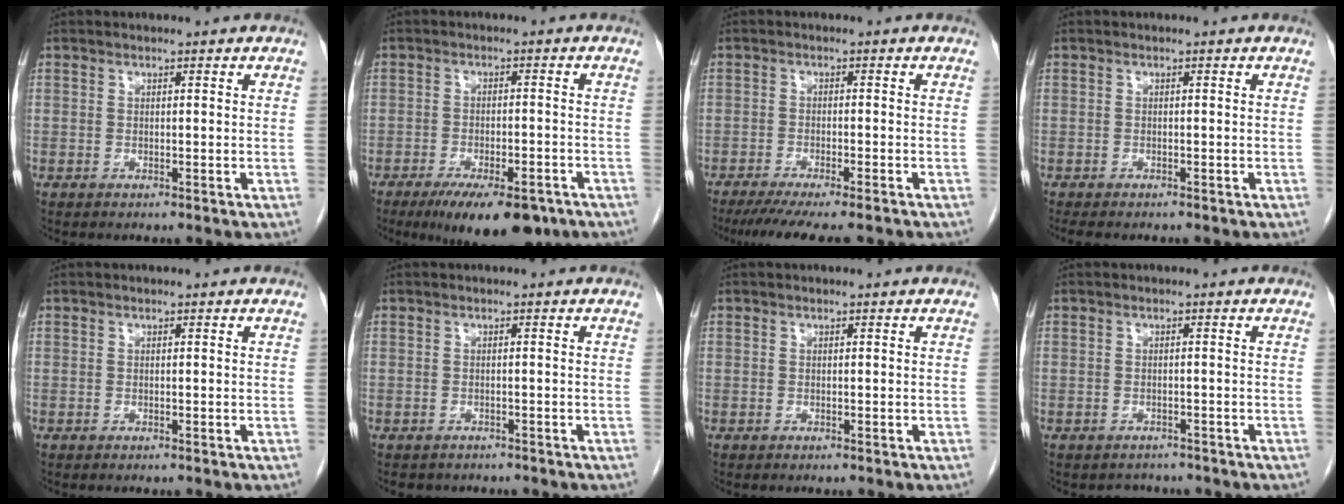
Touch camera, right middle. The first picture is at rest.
{"total": 12.0, "force": [-8.5, 3.9, 7.6], "torque": [-0.101, -0.008, -0.124]}
{"total": 11.4, "force": [-9.7, 1.0, 6.0], "torque": [-0.077, -0.023, -0.138]}
{"total": 3.8, "force": [-3.2, 1.1, 1.8], "torque": [-0.023, -0.008, -0.040]}
{"total": 0.0}
{"total": 3.1, "force": [-2.7, 1.6, 0.1], "torque": [-0.005, 0.001, -0.035]}
{"total": 0.0}
{"total": 2.5, "force": [-2.2, 1.2, -0.1], "torque": [-0.003, 0.001, -0.032]}